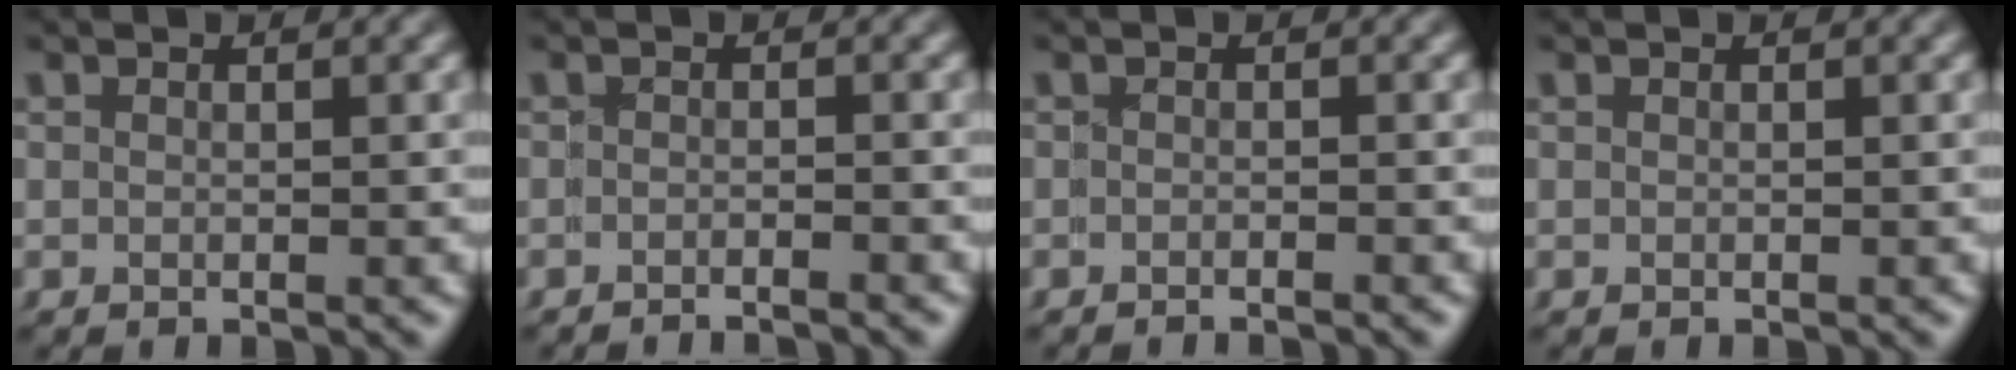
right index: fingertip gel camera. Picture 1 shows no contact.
{"total": 1.9, "force": [-1.8, 0.3, 0.3], "torque": [-0.004, 0.003, -0.037]}
{"total": 1.0, "force": [-0.9, 0.3, 0.2], "torque": [-0.007, 0.002, -0.020]}
{"total": 0.0}